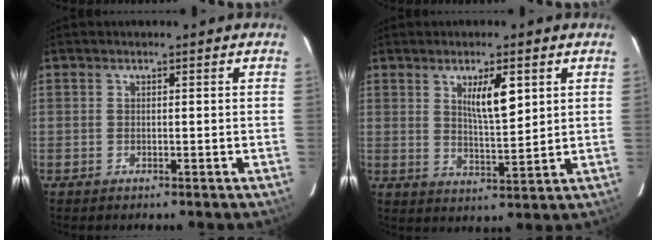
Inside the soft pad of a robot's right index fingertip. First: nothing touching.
{"total": 6.9, "force": [2.7, 1.7, 6.2], "torque": [-0.105, -0.003, 0.049]}